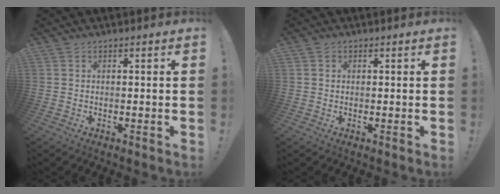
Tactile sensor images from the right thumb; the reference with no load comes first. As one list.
[{"total": 0.9, "force": [0.2, 0.9, 0.1], "torque": [-0.009, 0.006, 0.006]}]